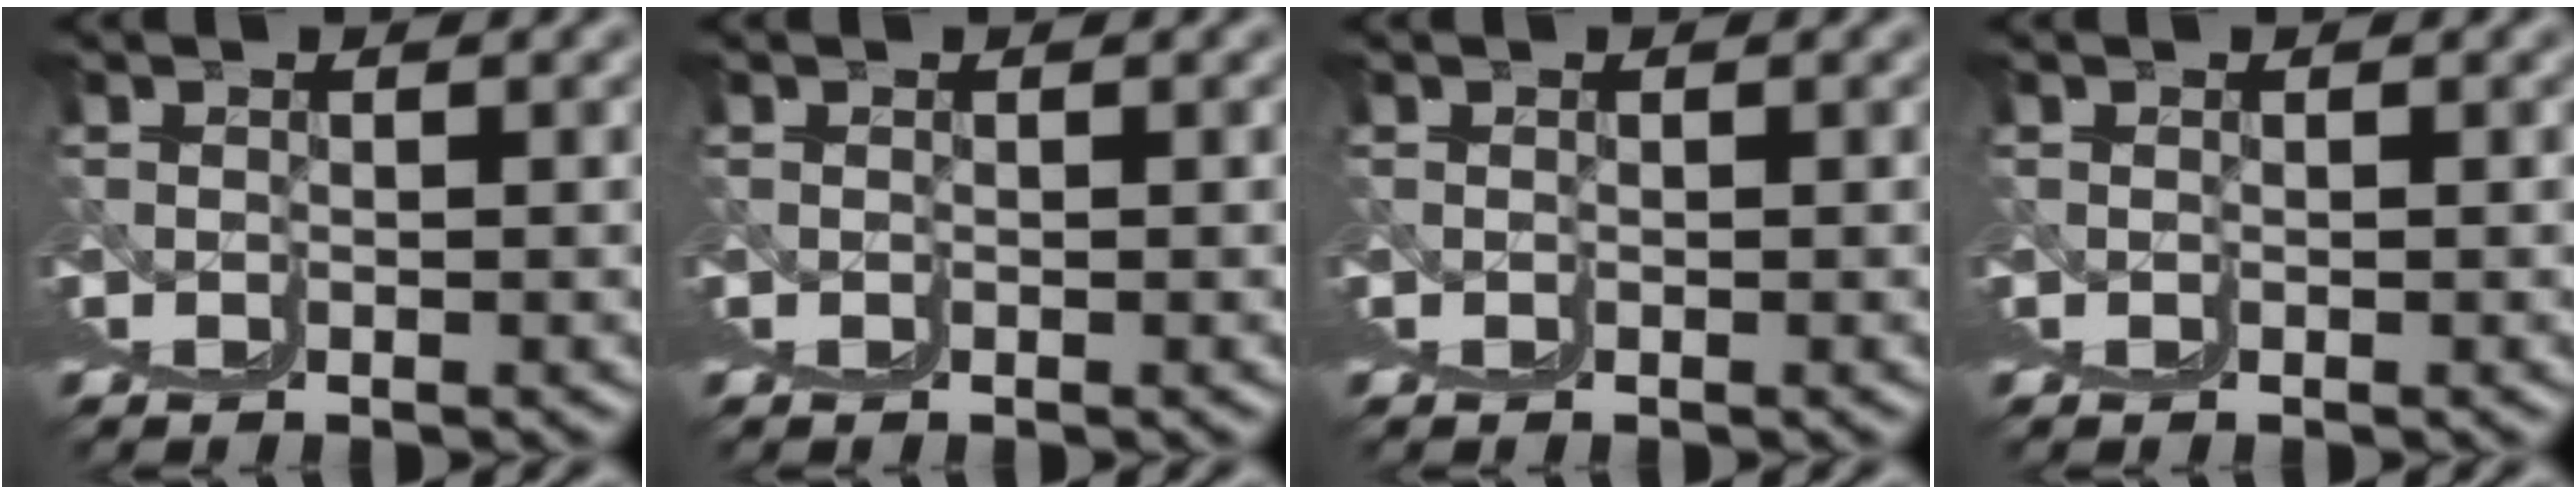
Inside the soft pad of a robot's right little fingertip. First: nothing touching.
{"total": 0.0}
{"total": 0.0}
{"total": 0.0}